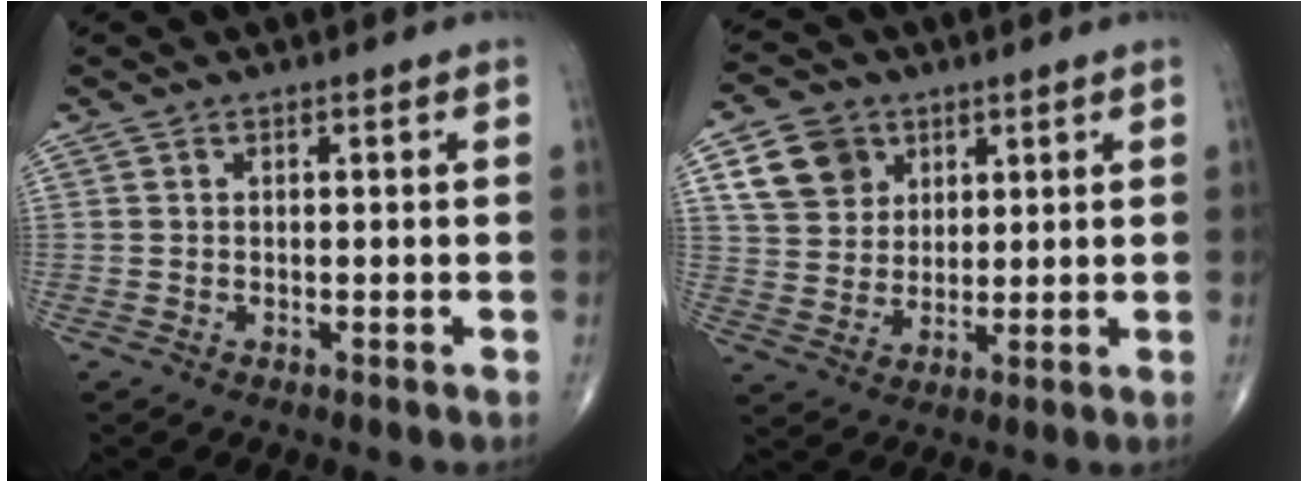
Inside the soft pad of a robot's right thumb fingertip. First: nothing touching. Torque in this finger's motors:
{"motor_torque": [0.43, 1.79, 0.12, -0.01, 0.04]}